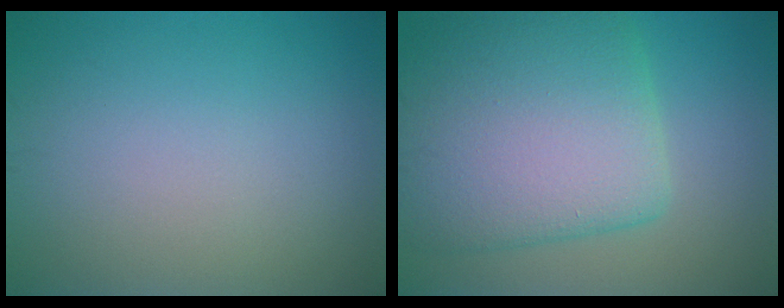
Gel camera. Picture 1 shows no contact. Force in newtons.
{"total": 10.5, "press": 10.5, "slide": 0.4}